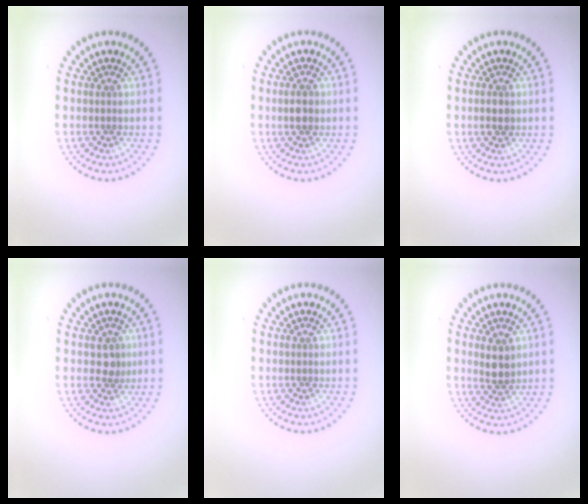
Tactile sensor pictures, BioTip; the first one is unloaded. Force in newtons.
{"total": 2.0, "press": 1.9, "slide": 0.1}
{"total": 1.4, "press": 1.4, "slide": 0.1}
{"total": 1.5, "press": 1.4, "slide": 0.6}
{"total": 0.0}
{"total": 2.3, "press": 2.1, "slide": 0.8}